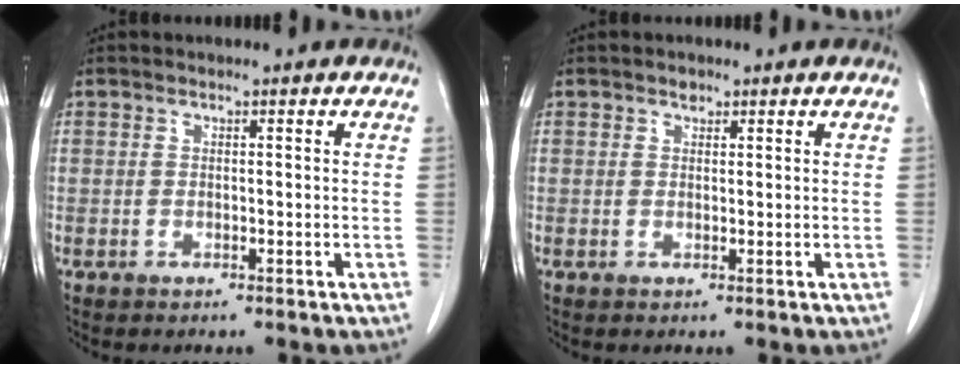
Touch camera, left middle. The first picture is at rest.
{"total": 0.9, "force": [0.7, 0.5, 0.3], "torque": [-0.005, -0.004, 0.009]}